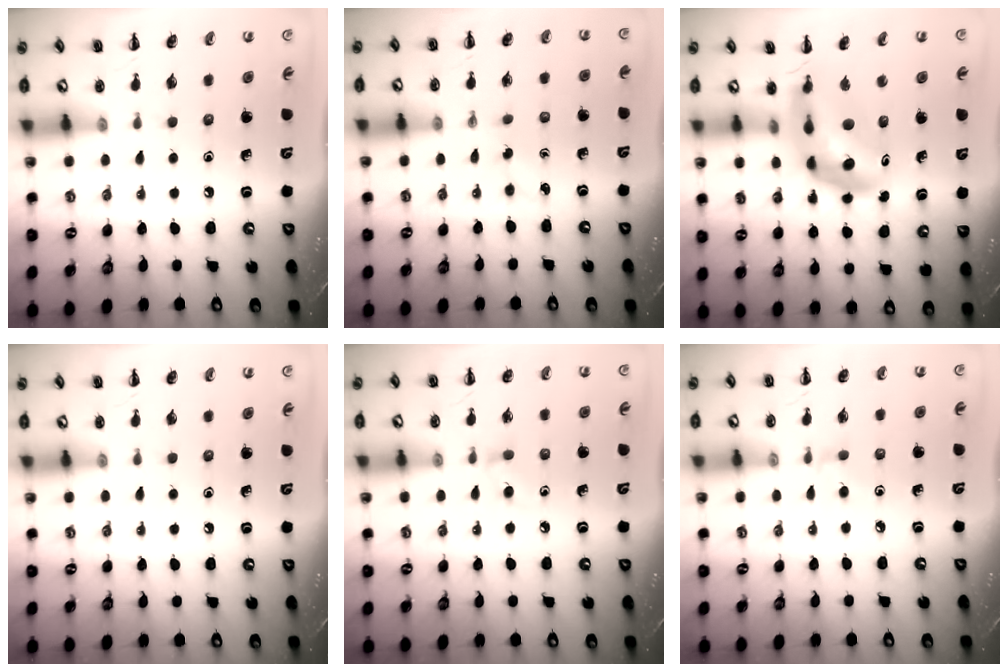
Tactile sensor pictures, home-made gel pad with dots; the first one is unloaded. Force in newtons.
{"total": 3.0, "press": 2.8, "slide": 0.9}
{"total": 10.7, "press": 10.1, "slide": 3.5}
{"total": 0.0}
{"total": 4.1, "press": 3.7, "slide": 1.7}
{"total": 2.8, "press": 2.6, "slide": 1.0}